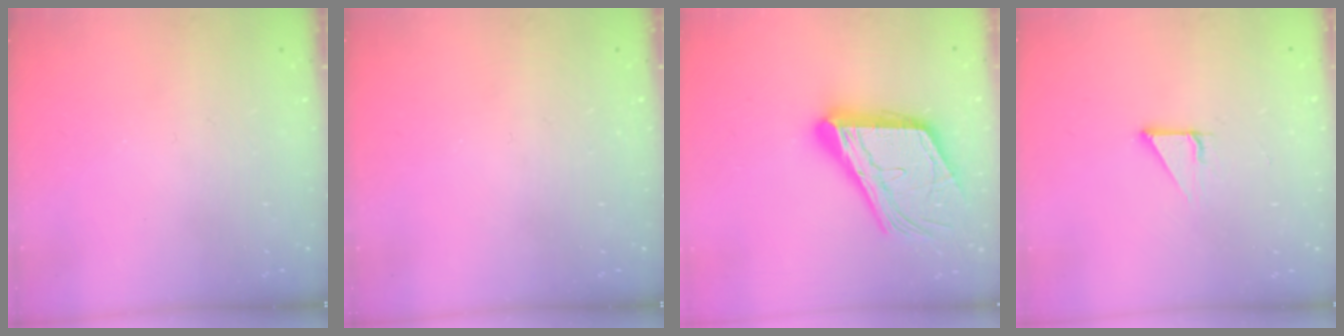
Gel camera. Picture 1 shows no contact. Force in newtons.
{"total": 0.0}
{"total": 23.2, "press": 22.8, "slide": 3.7}
{"total": 2.9, "press": 2.9, "slide": 0.1}